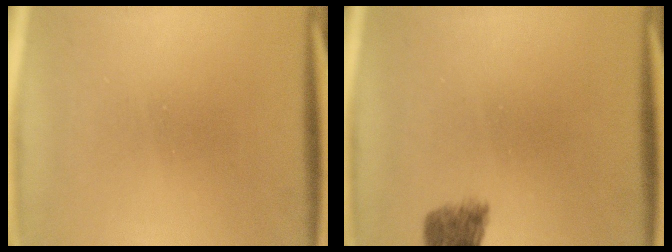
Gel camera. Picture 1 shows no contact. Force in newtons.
{"total": 4.3}